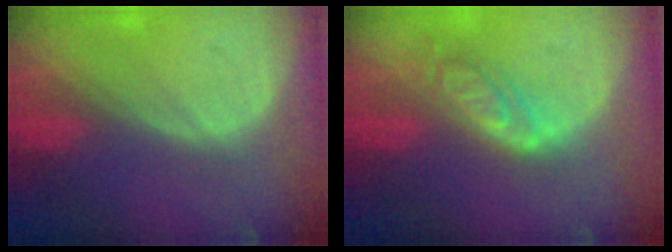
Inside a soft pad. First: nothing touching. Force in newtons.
{"total": 6.2, "press": 5.5, "slide": 2.8}